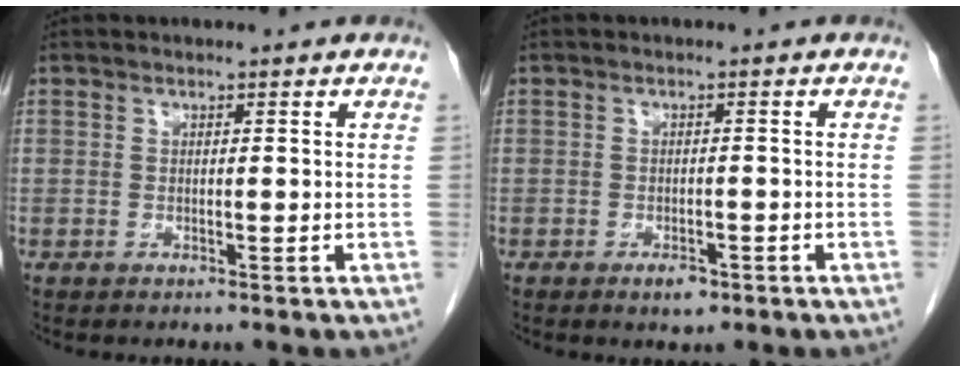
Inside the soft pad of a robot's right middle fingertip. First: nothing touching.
{"total": 2.2, "force": [-1.3, 1.0, 1.4], "torque": [-0.023, 0.001, -0.015]}